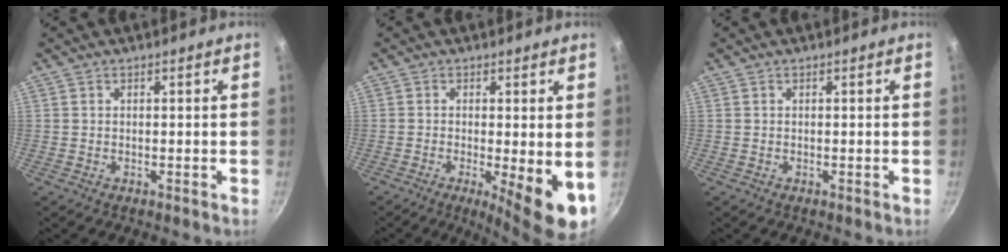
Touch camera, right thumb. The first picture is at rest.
{"total": 9.4, "force": [-1.8, 2.3, 9.0], "torque": [-0.114, -0.010, -0.017]}
{"total": 0.0}